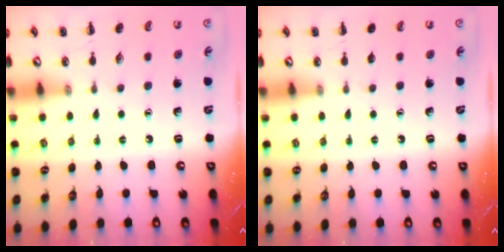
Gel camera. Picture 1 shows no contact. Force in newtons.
{"total": 0.0}